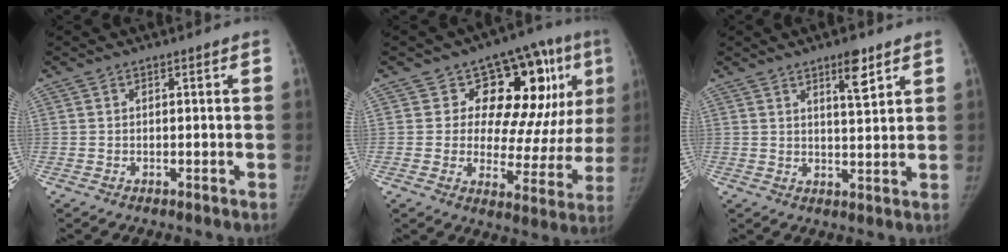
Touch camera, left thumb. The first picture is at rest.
{"total": 19.4, "force": [7.7, 10.7, 14.1], "torque": [-0.119, -0.021, 0.105]}
{"total": 5.6, "force": [3.5, 1.5, 4.0], "torque": [-0.051, -0.025, 0.055]}